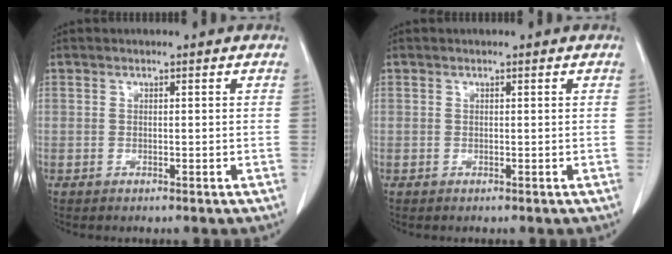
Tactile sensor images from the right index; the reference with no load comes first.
{"total": 0.0}